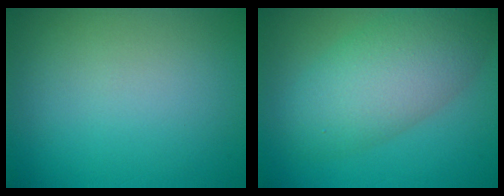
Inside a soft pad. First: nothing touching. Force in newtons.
{"total": 7.3, "press": 7.2, "slide": 0.4}